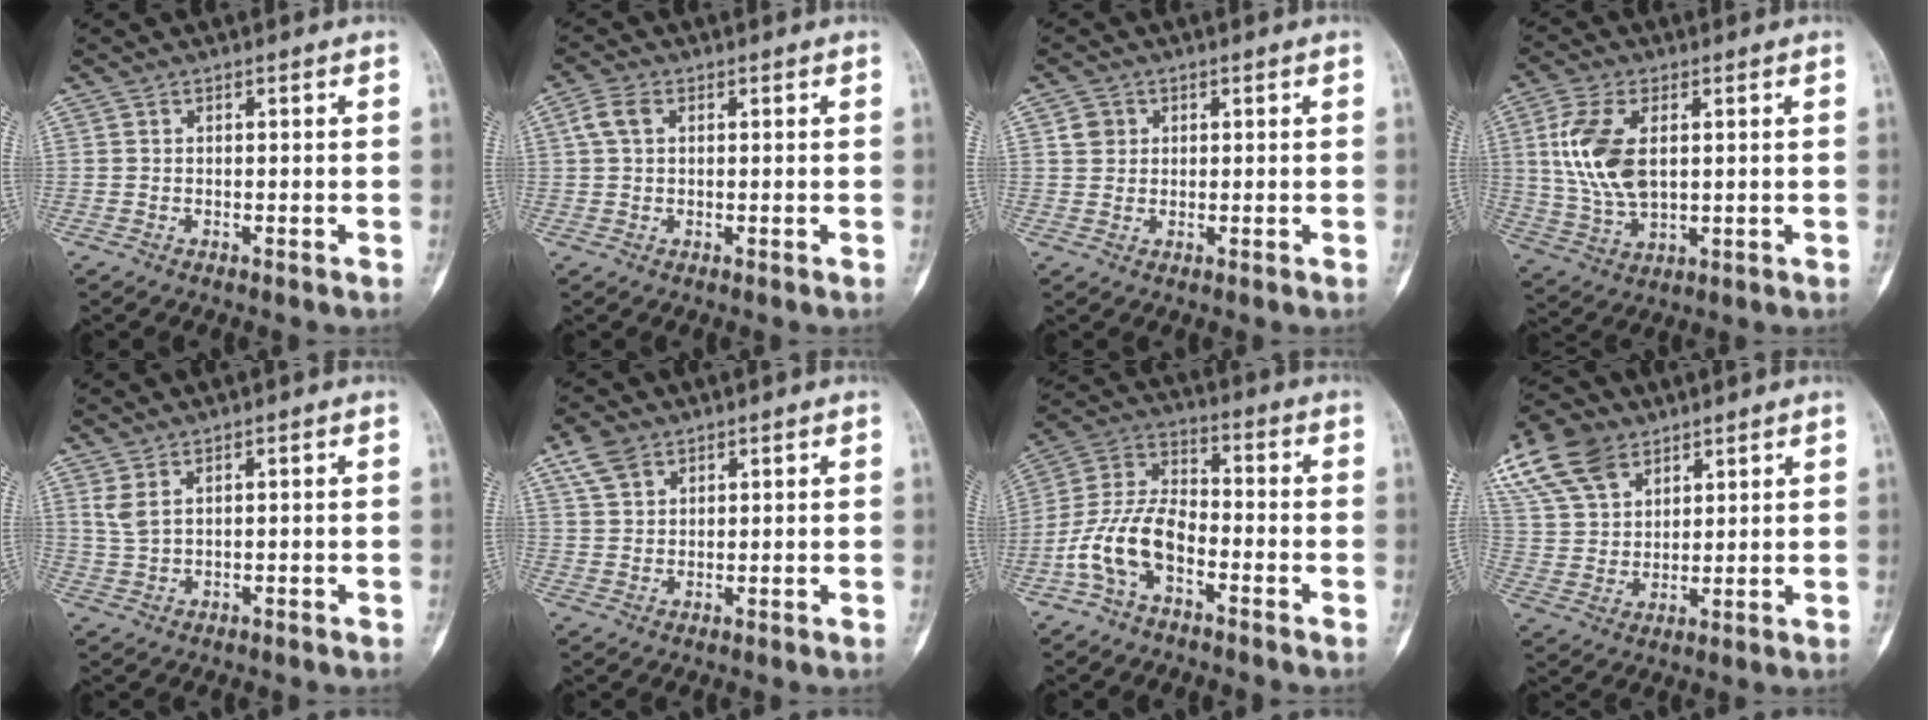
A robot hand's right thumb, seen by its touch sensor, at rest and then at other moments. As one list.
[{"total": 3.6, "force": [1.0, 2.4, 2.5], "torque": [-0.059, 0.011, 0.019]}, {"total": 2.7, "force": [1.0, 2.4, 0.8], "torque": [-0.002, -0.003, 0.015]}, {"total": 12.4, "force": [2.3, 6.9, 10.1], "torque": [-0.211, -0.008, 0.051]}, {"total": 2.8, "force": [1.4, 1.1, 2.2], "torque": [-0.051, -0.001, 0.037]}, {"total": 5.2, "force": [3.2, 3.2, 2.5], "torque": [-0.040, -0.005, 0.068]}, {"total": 11.5, "force": [-4.8, 6.3, 8.4], "torque": [-0.170, 0.045, -0.099]}, {"total": 14.5, "force": [8.6, 9.0, 7.4], "torque": [-0.134, -0.006, 0.168]}]